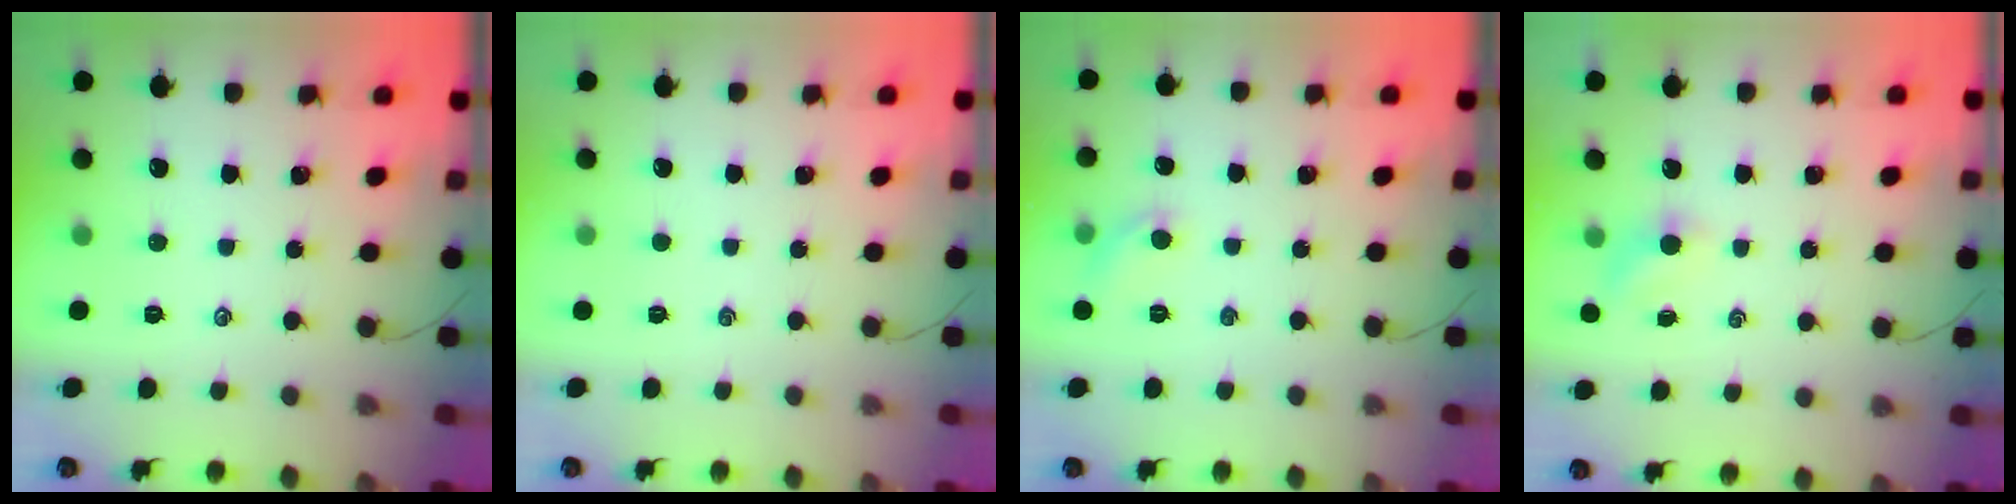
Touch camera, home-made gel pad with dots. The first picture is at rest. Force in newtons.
{"total": 0.0}
{"total": 5.6, "press": 5.4, "slide": 1.3}
{"total": 3.3, "press": 3.1, "slide": 1.1}